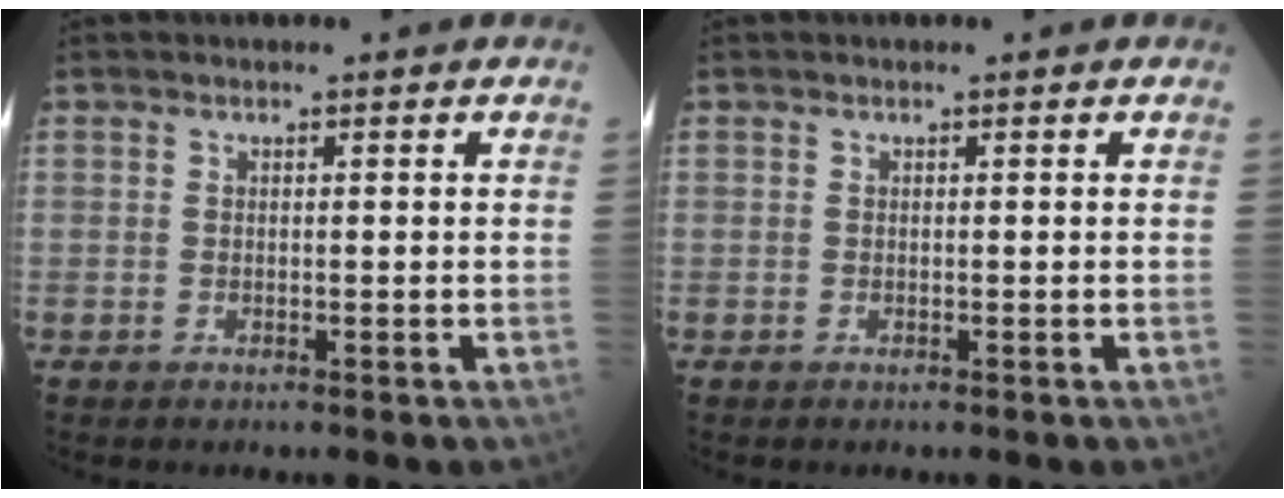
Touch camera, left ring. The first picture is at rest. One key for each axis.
{"total": 0.0}